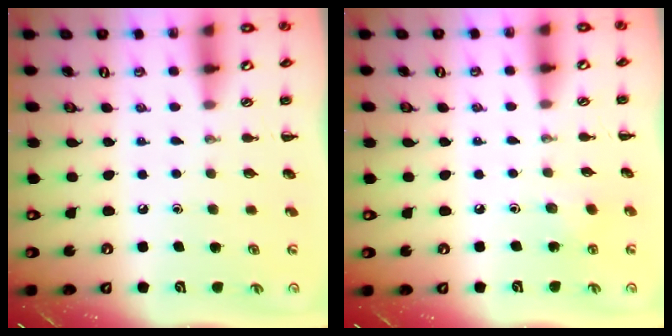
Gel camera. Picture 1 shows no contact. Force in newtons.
{"total": 2.8, "press": 2.6, "slide": 0.9}